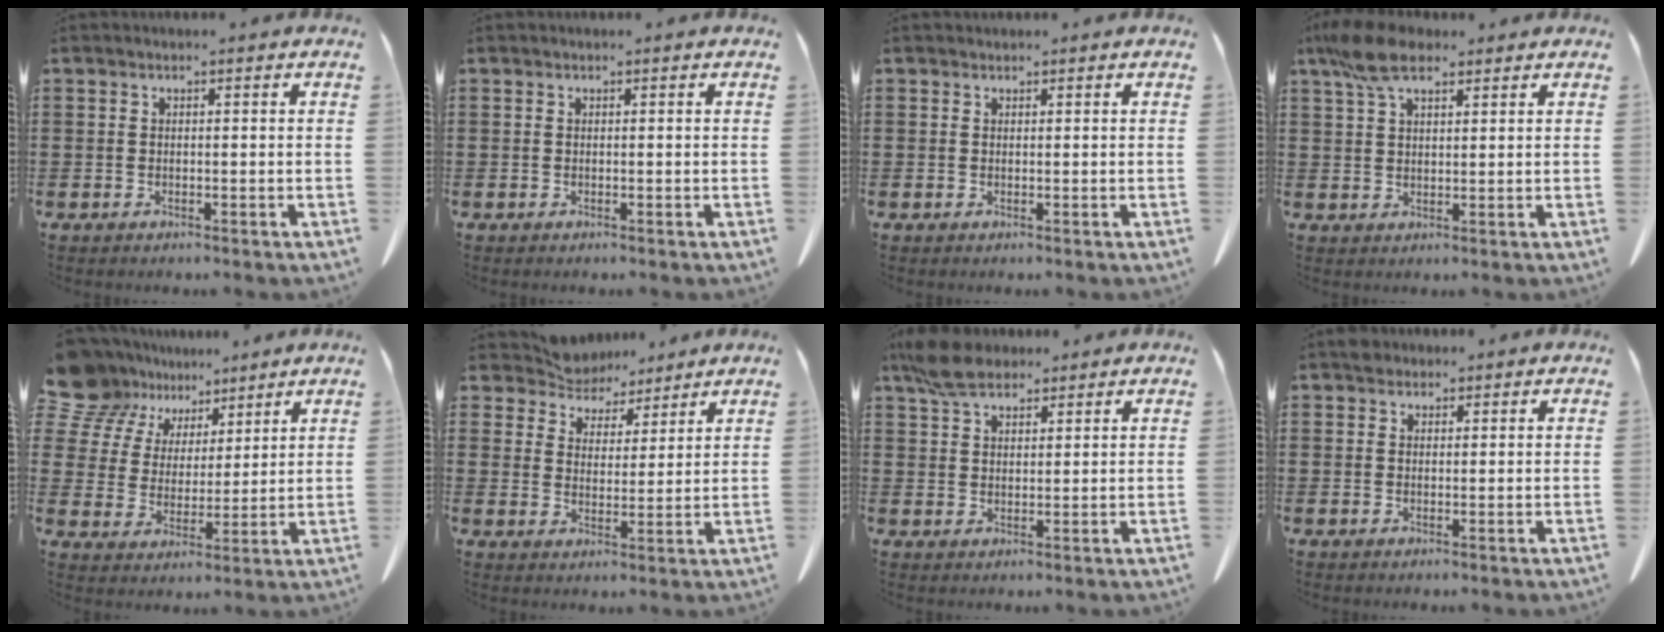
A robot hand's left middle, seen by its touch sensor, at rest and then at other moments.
{"total": 0.0}
{"total": 0.7, "force": [0.5, 0.4, 0.0], "torque": [-0.002, 0.000, 0.010]}
{"total": 6.9, "force": [4.6, 2.7, 4.5], "torque": [-0.100, 0.001, 0.086]}
{"total": 9.4, "force": [7.5, 5.6, 1.1], "torque": [-0.070, -0.037, 0.146]}
{"total": 5.8, "force": [5.4, 2.2, 0.1], "torque": [-0.035, -0.030, 0.097]}
{"total": 6.1, "force": [4.8, 2.6, 2.8], "torque": [-0.069, 0.001, 0.092]}
{"total": 2.1, "force": [1.7, 1.1, 0.4], "torque": [-0.004, -0.001, 0.033]}